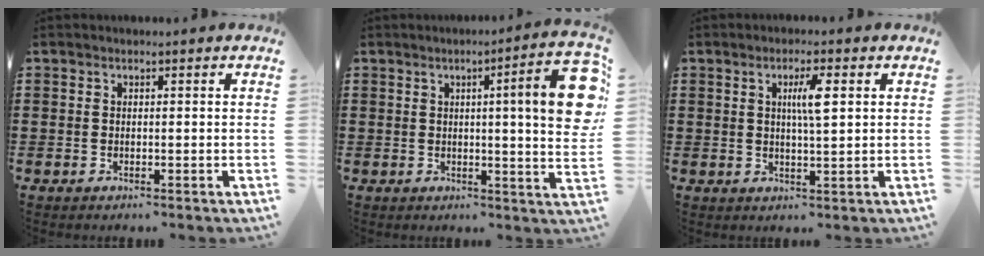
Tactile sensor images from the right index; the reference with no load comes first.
{"total": 11.4, "force": [2.8, 1.0, 11.0], "torque": [-0.163, -0.011, 0.041]}
{"total": 4.3, "force": [1.1, 0.6, 4.1], "torque": [-0.083, 0.007, 0.015]}